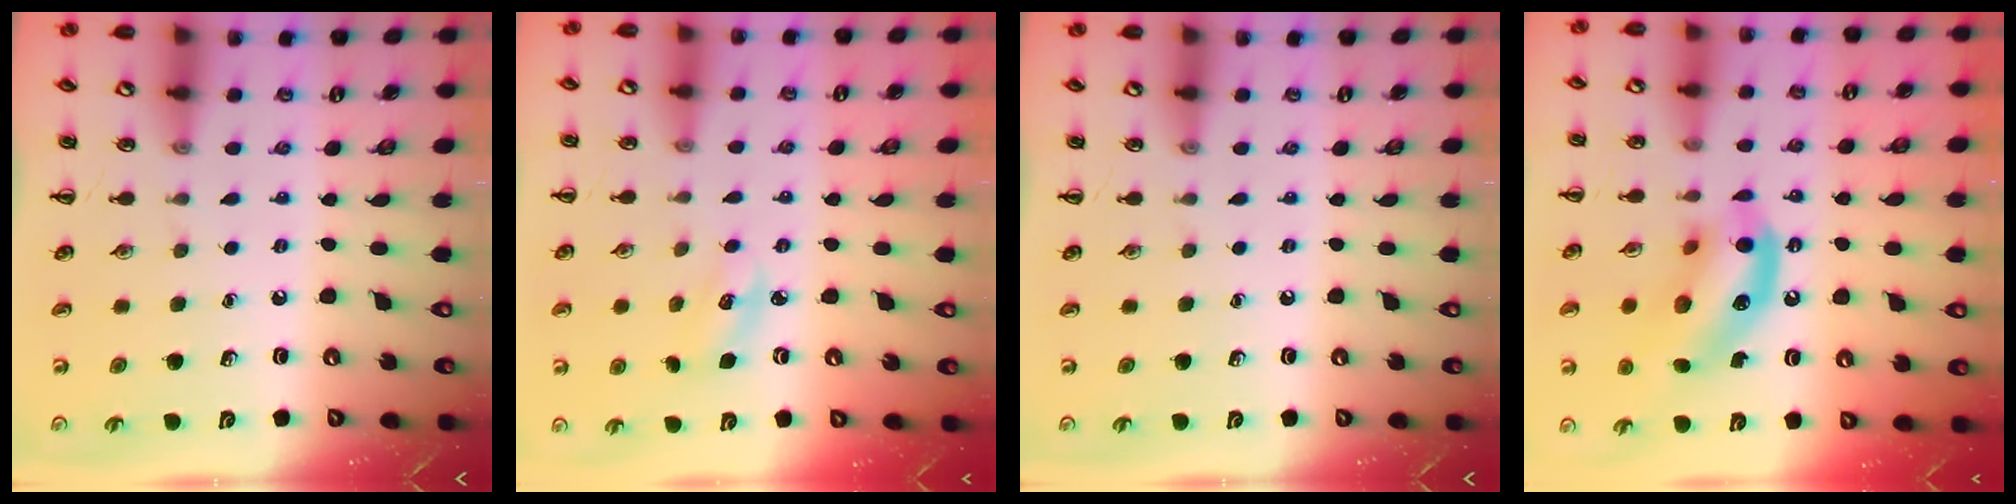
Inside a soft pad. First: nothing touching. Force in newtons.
{"total": 4.0, "press": 3.9, "slide": 1.1}
{"total": 0.0}
{"total": 14.0, "press": 13.7, "slide": 3.1}